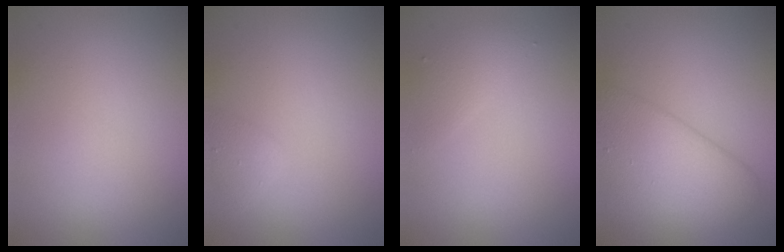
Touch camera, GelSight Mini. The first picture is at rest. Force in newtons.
{"total": 1.3, "press": 1.3, "slide": 0.0}
{"total": 1.6, "press": 1.6, "slide": 0.3}
{"total": 6.1, "press": 6.1, "slide": 0.4}